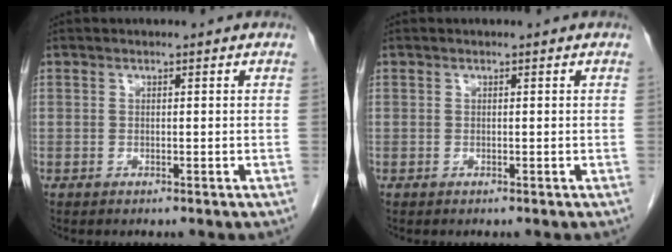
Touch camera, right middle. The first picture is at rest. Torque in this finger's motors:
{"motor_torque": [0.00, 0.00, -0.01, -0.01]}